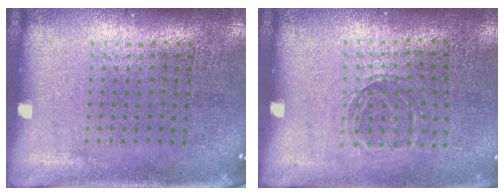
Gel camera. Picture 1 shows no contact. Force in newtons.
{"total": 0.8, "press": 0.8, "slide": 0.1}